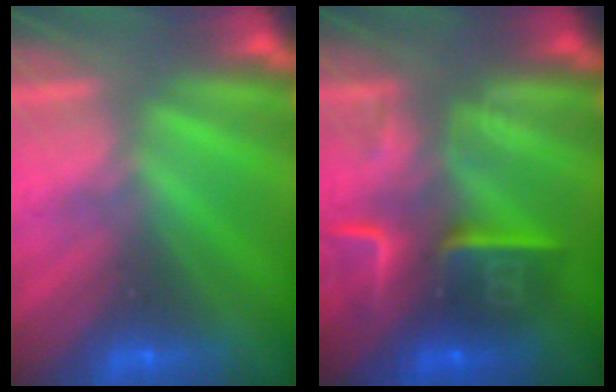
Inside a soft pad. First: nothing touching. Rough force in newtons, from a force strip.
{"total": 8.1}